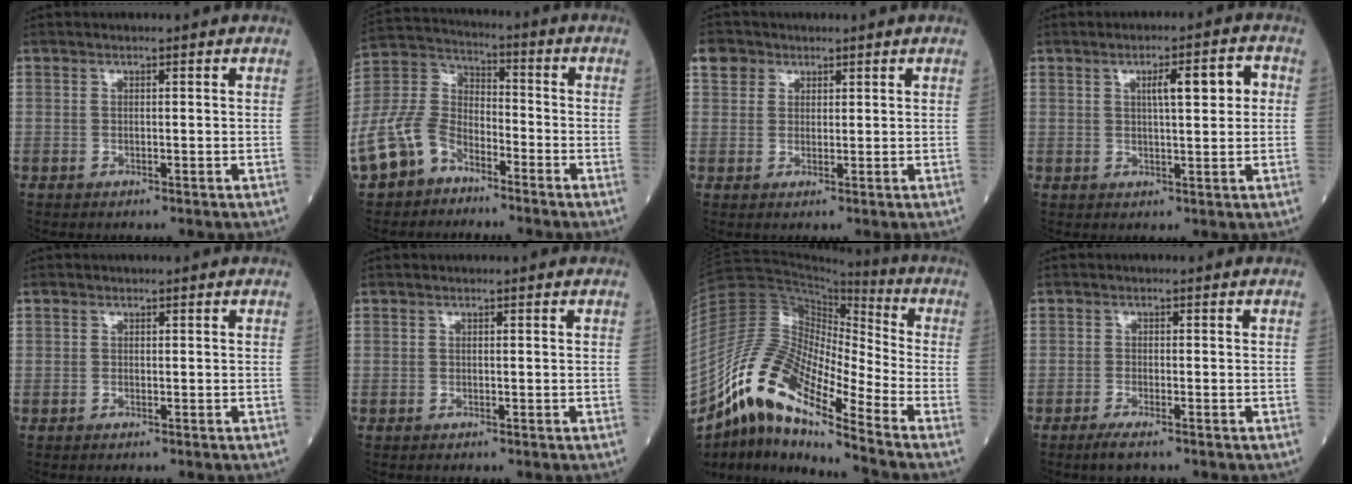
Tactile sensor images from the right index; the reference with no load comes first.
{"total": 15.5, "force": [-9.8, 9.8, 6.9], "torque": [-0.184, 0.022, -0.191]}
{"total": 3.2, "force": [1.7, 2.6, 0.6], "torque": [-0.010, 0.011, 0.029]}
{"total": 5.7, "force": [1.3, 1.0, 5.4], "torque": [-0.085, 0.015, 0.021]}
{"total": 0.0}
{"total": 0.0}
{"total": 14.8, "force": [-10.4, 2.7, 10.2], "torque": [-0.201, 0.025, -0.190]}
{"total": 2.6, "force": [-1.9, 0.3, 1.7], "torque": [-0.035, -0.006, -0.036]}